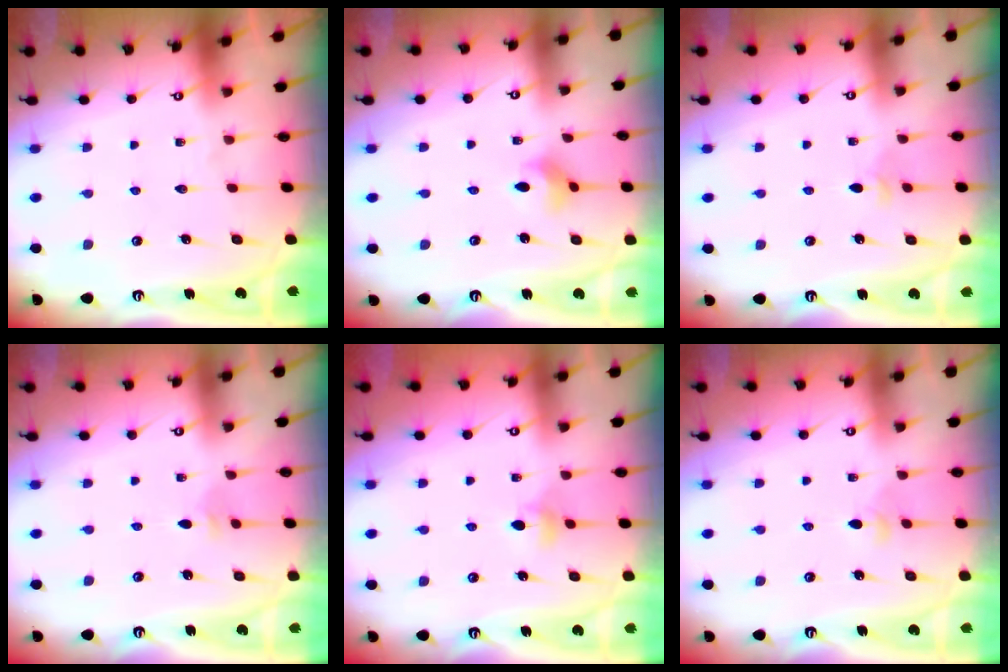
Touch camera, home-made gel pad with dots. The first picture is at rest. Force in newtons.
{"total": 3.4, "press": 3.4, "slide": 0.5}
{"total": 3.0, "press": 2.9, "slide": 0.7}
{"total": 2.6, "press": 2.5, "slide": 0.5}
{"total": 4.5, "press": 4.4, "slide": 0.9}
{"total": 3.4, "press": 3.3, "slide": 0.7}